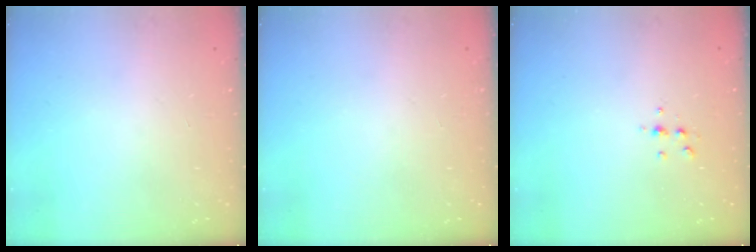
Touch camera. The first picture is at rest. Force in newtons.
{"total": 0.0}
{"total": 5.3, "press": 5.2, "slide": 1.0}